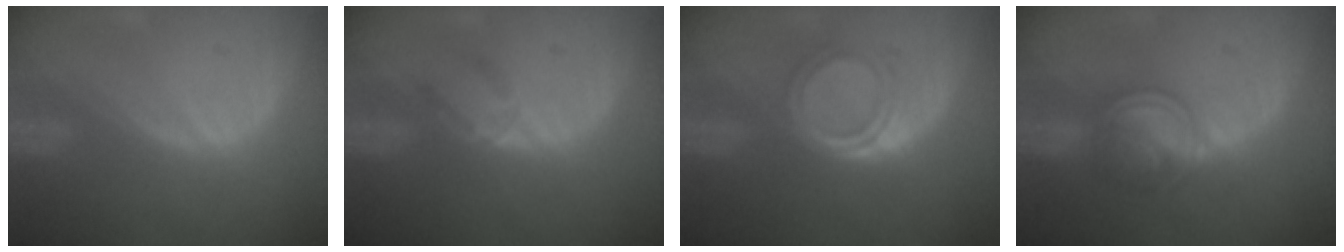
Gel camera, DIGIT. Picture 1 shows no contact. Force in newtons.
{"total": 2.5, "press": 2.3, "slide": 1.0}
{"total": 5.1, "press": 4.5, "slide": 2.4}
{"total": 6.0, "press": 6.0, "slide": 0.5}